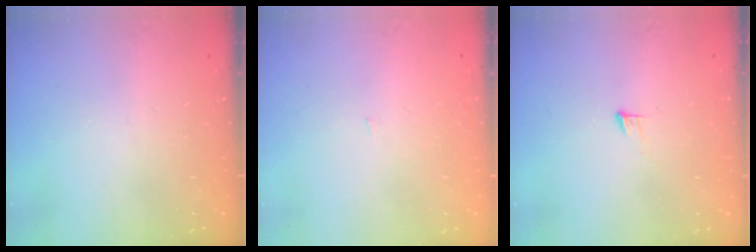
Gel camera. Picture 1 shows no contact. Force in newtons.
{"total": 0.9, "press": 0.9, "slide": 0.0}
{"total": 3.3, "press": 3.3, "slide": 0.2}